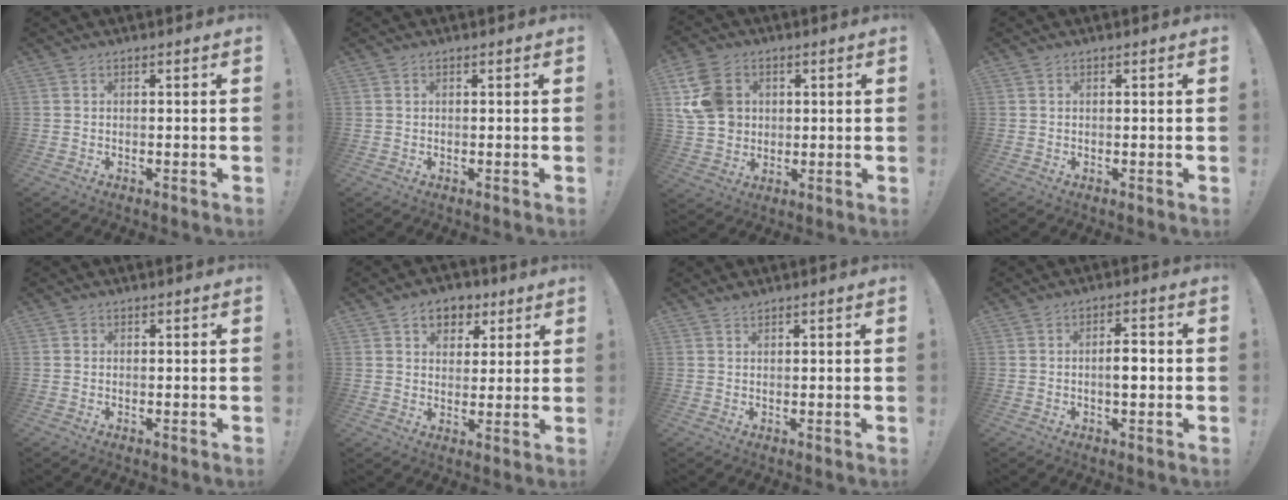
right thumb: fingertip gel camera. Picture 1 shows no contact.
{"total": 0.5, "force": [0.2, 0.4, 0.3], "torque": [0.001, -0.002, 0.003]}
{"total": 13.2, "force": [3.8, 10.6, 6.8], "torque": [-0.130, -0.006, 0.081]}
{"total": 0.0}
{"total": 0.6, "force": [0.2, 0.5, 0.1], "torque": [0.001, 0.000, 0.002]}
{"total": 7.9, "force": [4.1, 6.1, 2.9], "torque": [-0.033, -0.021, 0.079]}
{"total": 1.2, "force": [1.1, 0.4, 0.4], "torque": [-0.004, -0.002, 0.019]}
{"total": 4.7, "force": [-0.7, 1.7, 4.3], "torque": [-0.058, 0.003, -0.019]}